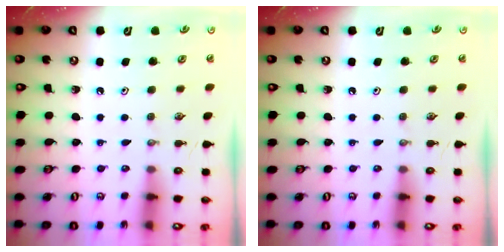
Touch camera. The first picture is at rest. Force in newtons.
{"total": 0.0}